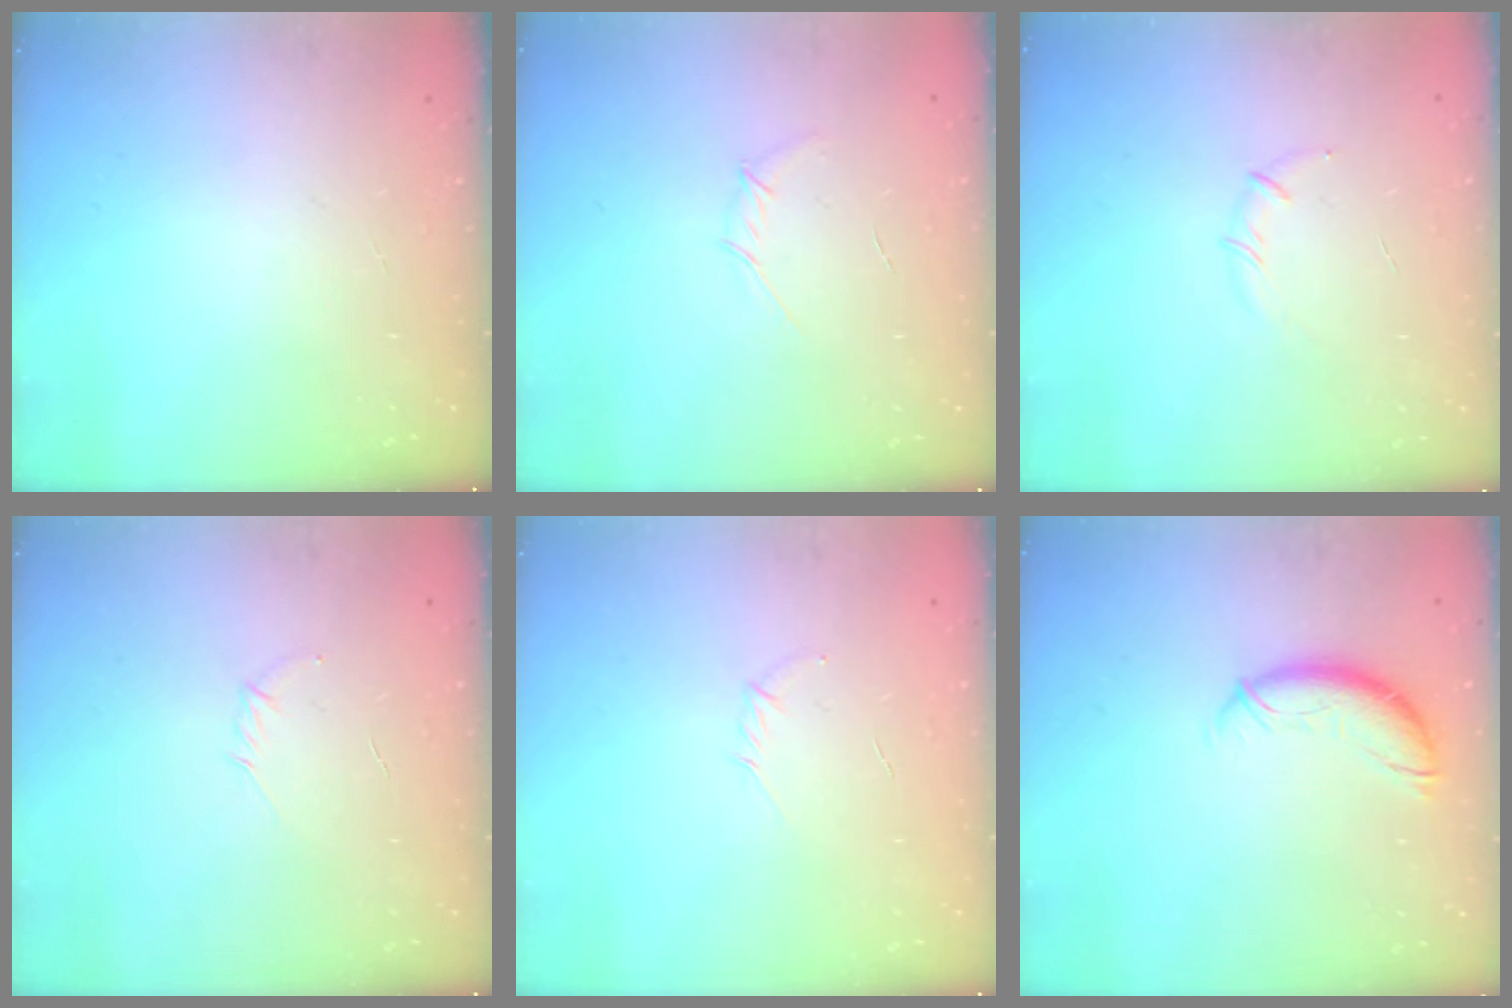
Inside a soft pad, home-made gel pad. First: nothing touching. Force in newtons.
{"total": 3.7, "press": 3.7, "slide": 0.6}
{"total": 3.5, "press": 3.4, "slide": 0.8}
{"total": 2.8, "press": 2.7, "slide": 0.7}
{"total": 2.8, "press": 2.7, "slide": 0.7}
{"total": 9.5, "press": 9.5, "slide": 0.5}